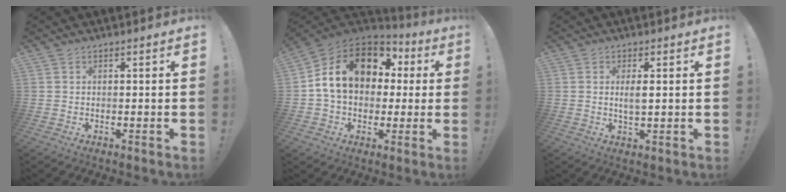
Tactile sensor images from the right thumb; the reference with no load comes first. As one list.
[{"total": 18.2, "force": [4.9, 13.0, 11.8], "torque": [-0.175, -0.002, 0.098]}, {"total": 3.3, "force": [0.7, 1.0, 3.1], "torque": [-0.052, -0.011, 0.006]}]